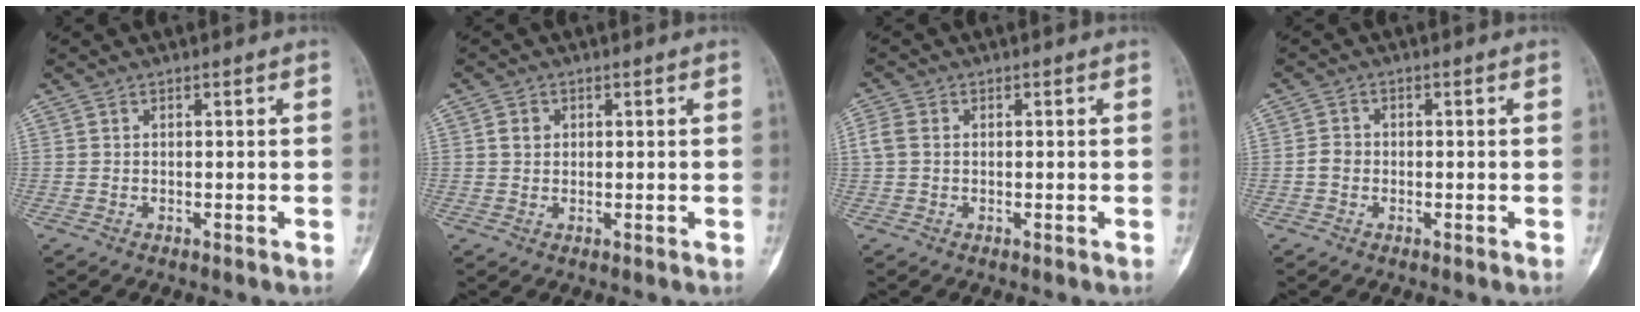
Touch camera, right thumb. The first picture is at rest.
{"total": 2.1, "force": [0.6, 1.8, 1.0], "torque": [-0.010, 0.000, 0.010]}
{"total": 2.7, "force": [0.2, 2.1, 1.7], "torque": [-0.045, 0.007, 0.000]}
{"total": 2.3, "force": [-0.5, 2.0, 1.0], "torque": [-0.011, 0.008, -0.014]}